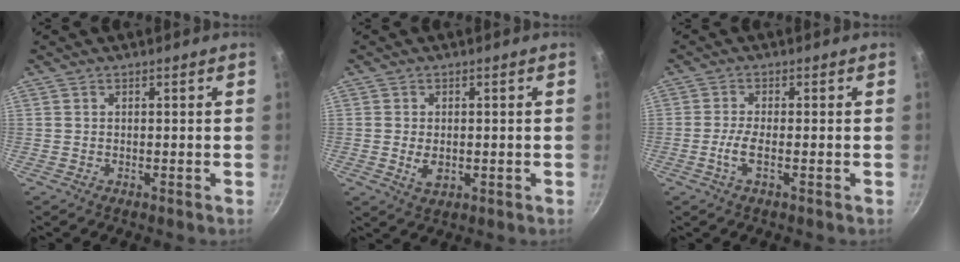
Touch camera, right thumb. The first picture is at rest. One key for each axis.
{"total": 3.7, "fx": -0.4, "fy": 2.5, "fz": 2.8, "tx": -0.047, "ty": -0.004, "tz": -0.003}
{"total": 3.5, "fx": -1.1, "fy": 0.7, "fz": 3.3, "tx": -0.078, "ty": 0.005, "tz": -0.026}